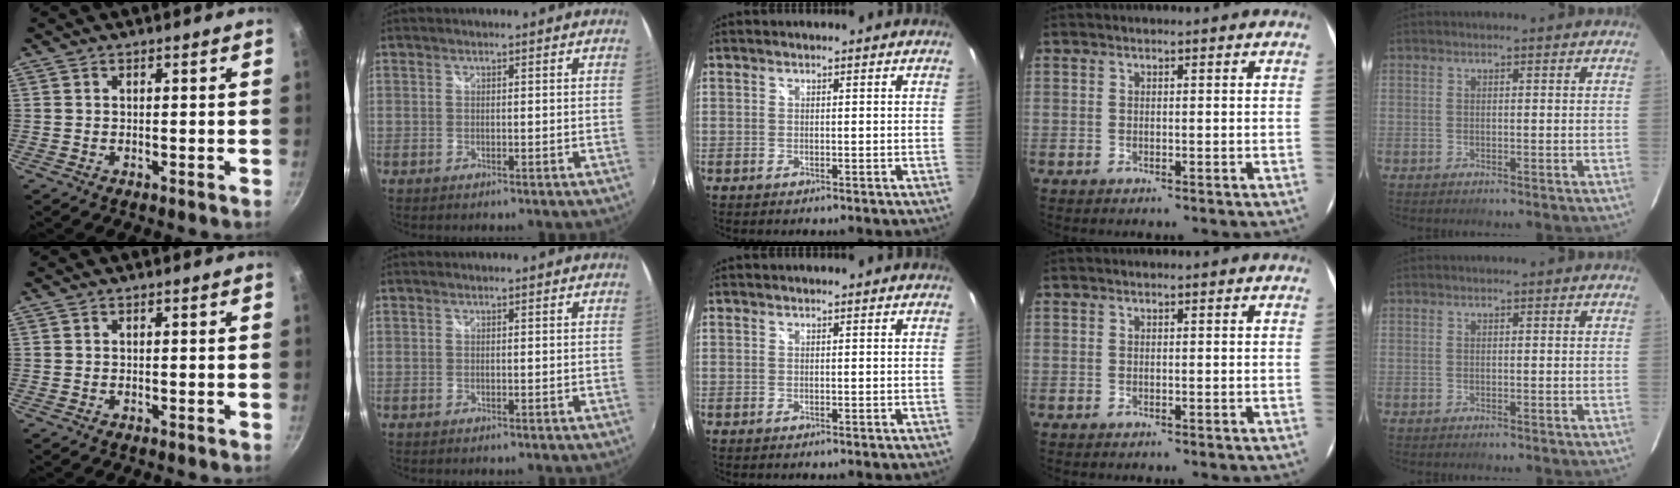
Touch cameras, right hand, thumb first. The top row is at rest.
{}